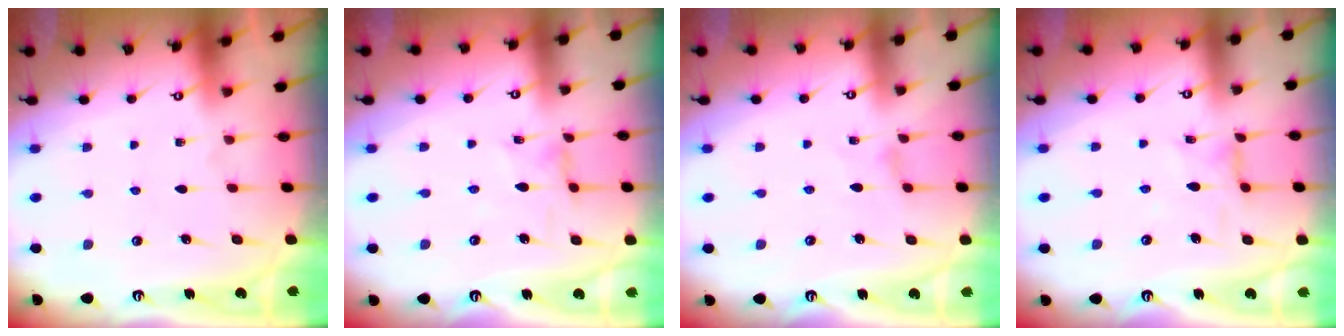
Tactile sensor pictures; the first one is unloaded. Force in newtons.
{"total": 1.8, "press": 1.7, "slide": 0.3}
{"total": 0.0}
{"total": 1.9, "press": 1.9, "slide": 0.3}